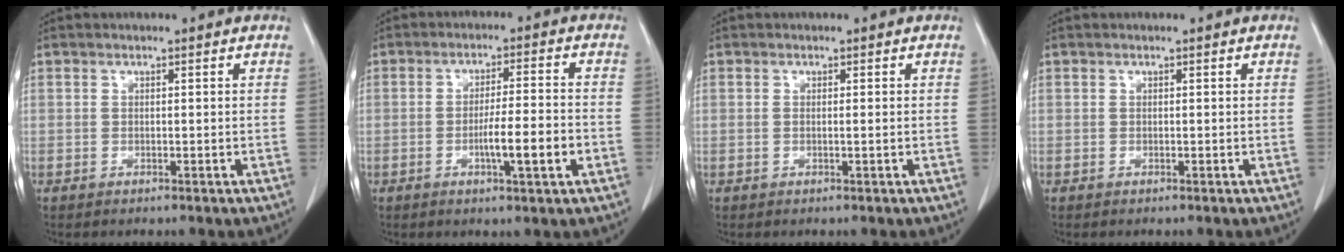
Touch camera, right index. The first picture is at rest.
{"total": 7.7, "force": [-2.4, 0.7, 7.3], "torque": [-0.120, 0.002, -0.037]}
{"total": 1.4, "force": [-0.1, 0.4, 1.4], "torque": [-0.037, 0.007, 0.004]}
{"total": 0.0}